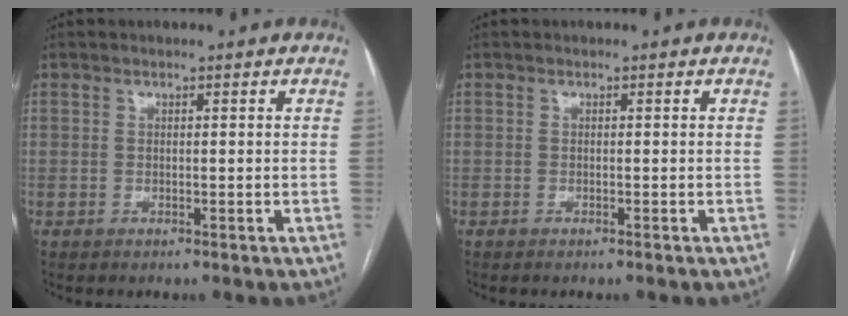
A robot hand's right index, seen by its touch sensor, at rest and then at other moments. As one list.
[{"total": 0.0}]